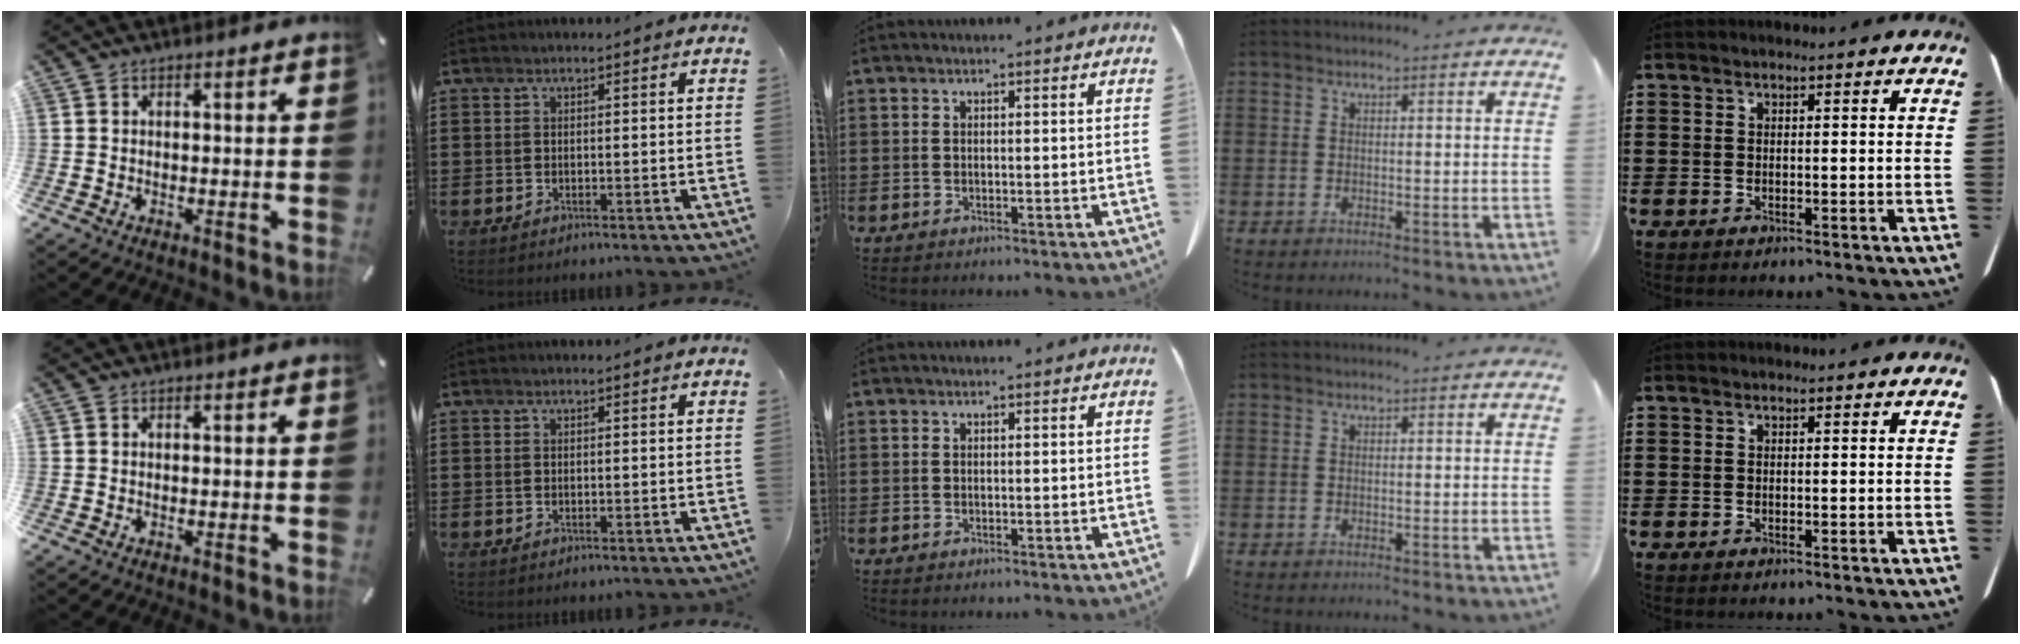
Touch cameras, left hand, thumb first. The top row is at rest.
{}